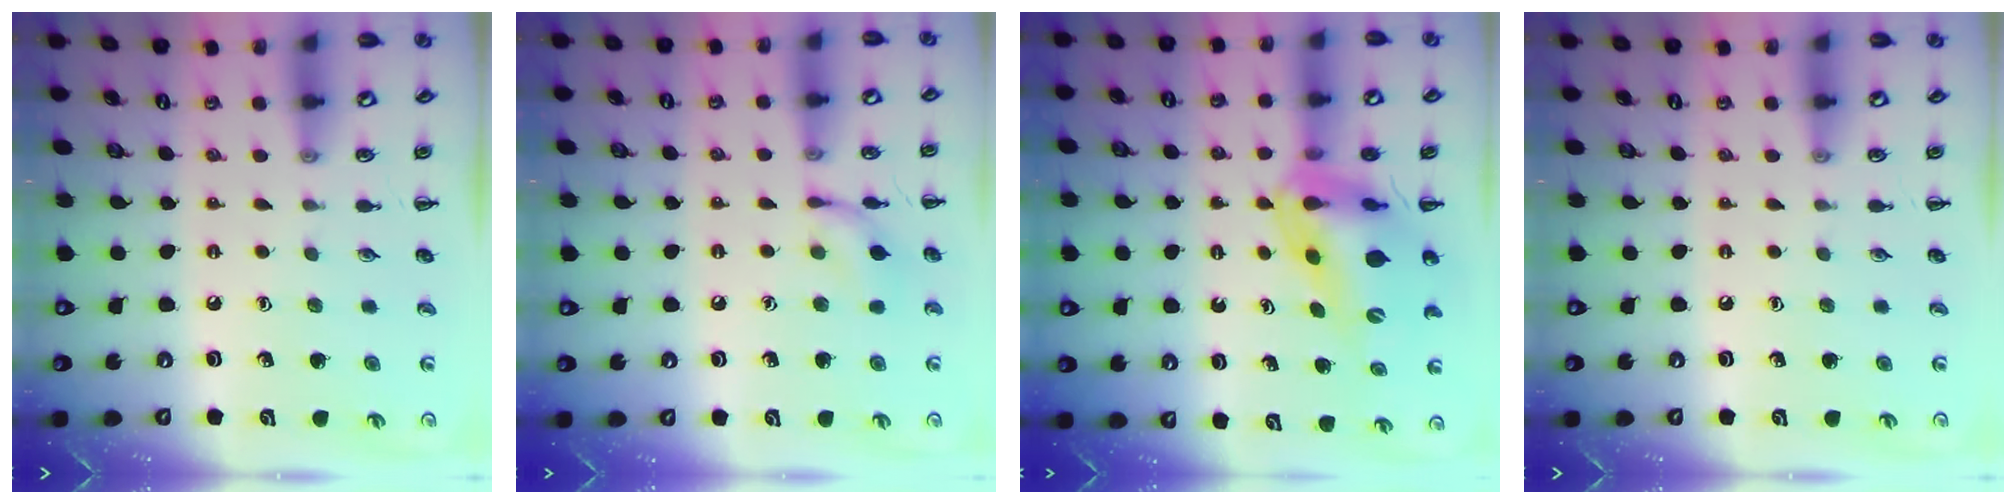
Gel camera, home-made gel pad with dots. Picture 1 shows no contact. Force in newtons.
{"total": 8.4, "press": 8.3, "slide": 0.5}
{"total": 15.5, "press": 14.8, "slide": 4.5}
{"total": 0.0}